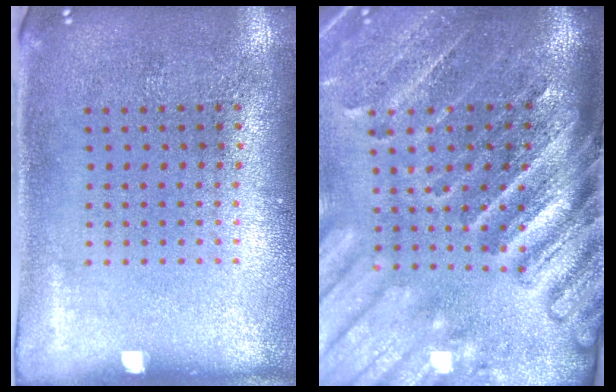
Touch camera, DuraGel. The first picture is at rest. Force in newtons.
{"total": 4.3, "press": 3.4, "slide": 2.7}